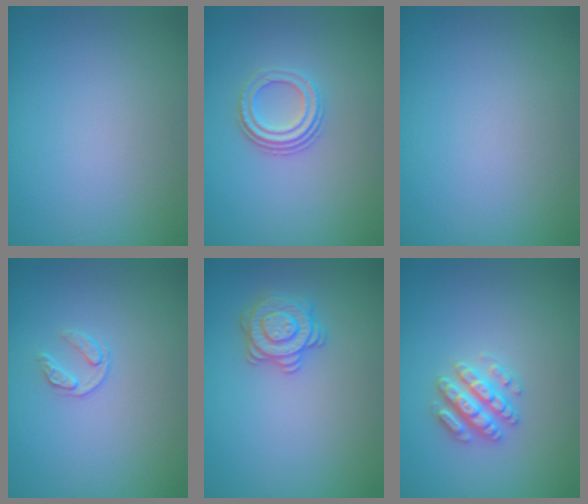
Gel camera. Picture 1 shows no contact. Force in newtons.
{"total": 2.9, "press": 2.2, "slide": 1.9}
{"total": 0.0}
{"total": 1.3, "press": 0.8, "slide": 1.1}
{"total": 2.9, "press": 2.9, "slide": 0.1}
{"total": 2.9, "press": 2.8, "slide": 0.6}